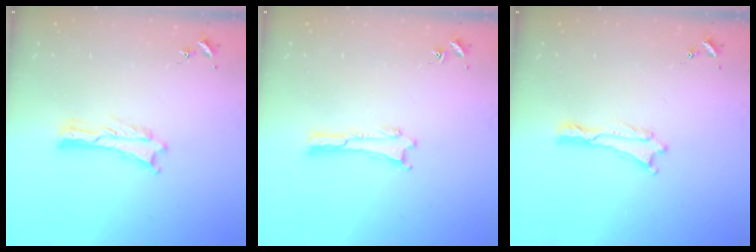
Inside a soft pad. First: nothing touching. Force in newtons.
{"total": 0.0}
{"total": 0.0}